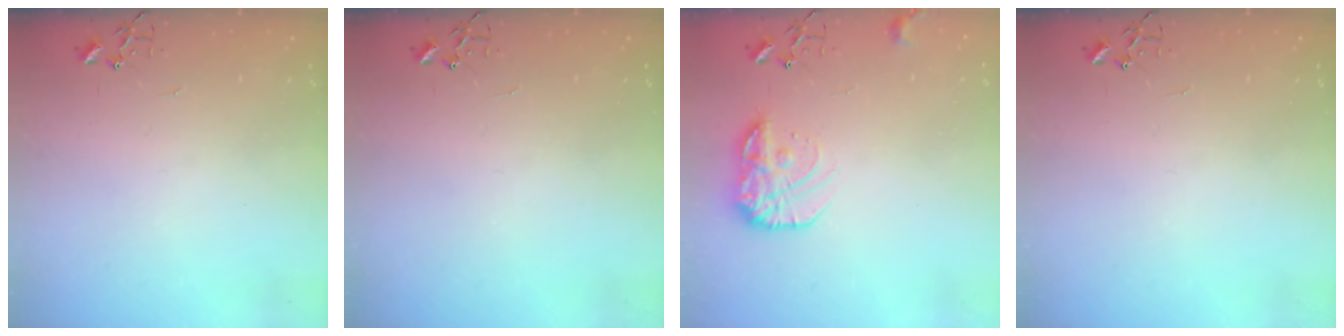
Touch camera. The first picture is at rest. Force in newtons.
{"total": 0.0}
{"total": 13.0, "press": 13.0, "slide": 0.5}
{"total": 0.0}